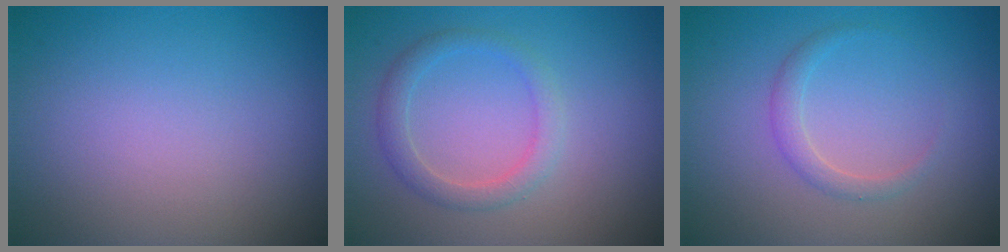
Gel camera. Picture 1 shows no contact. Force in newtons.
{"total": 2.3, "press": 2.3, "slide": 0.1}
{"total": 1.5, "press": 1.5, "slide": 0.1}